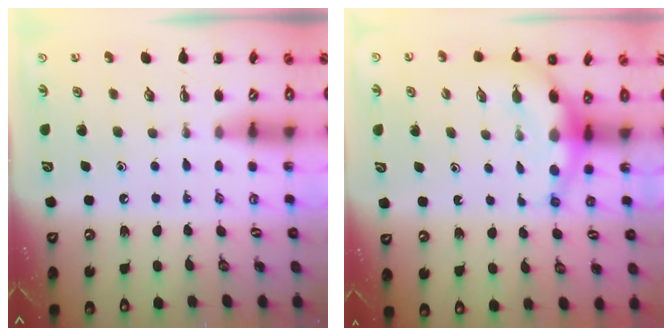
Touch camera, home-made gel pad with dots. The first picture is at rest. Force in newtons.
{"total": 7.4, "press": 7.2, "slide": 1.8}